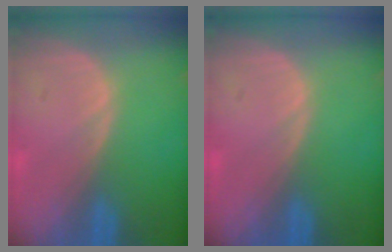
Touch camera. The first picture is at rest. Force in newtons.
{"total": 0.0}